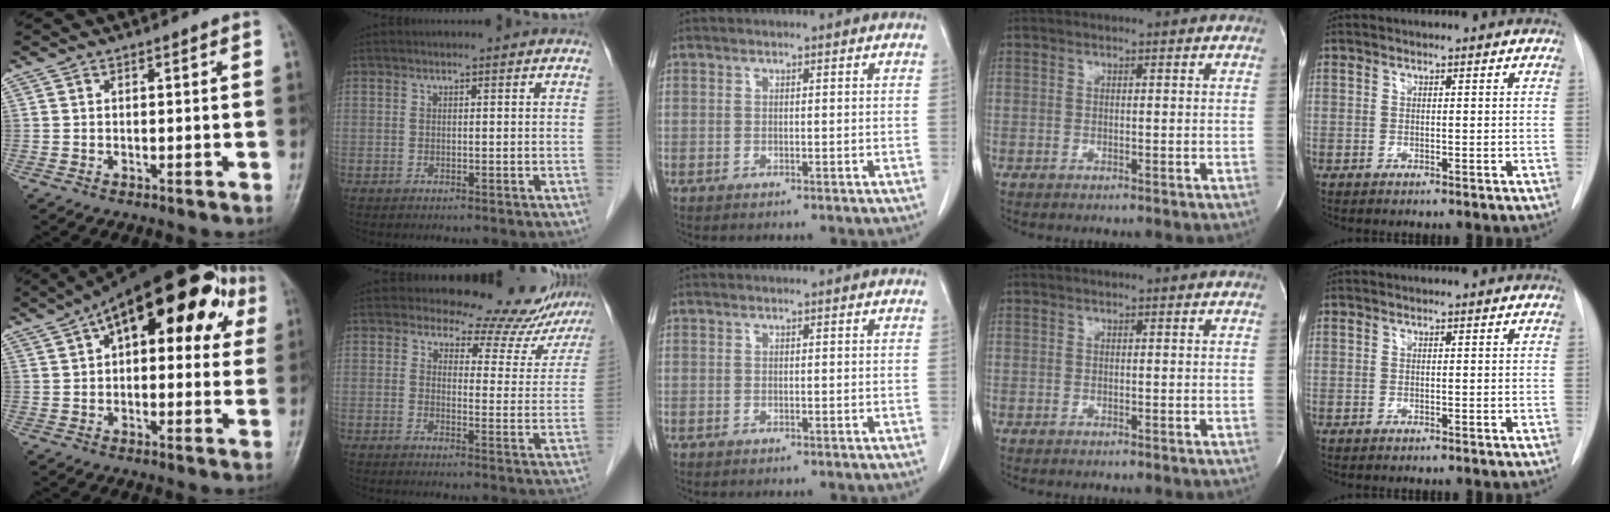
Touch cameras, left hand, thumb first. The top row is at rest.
{"thumb": {"total": 21.8, "force": [8.2, 10.5, 17.2], "torque": [-0.219, 0.038, 0.114]}, "index": {"total": 13.3, "force": [12.8, 3.4, 1.2], "torque": [0.012, -0.053, 0.122]}}